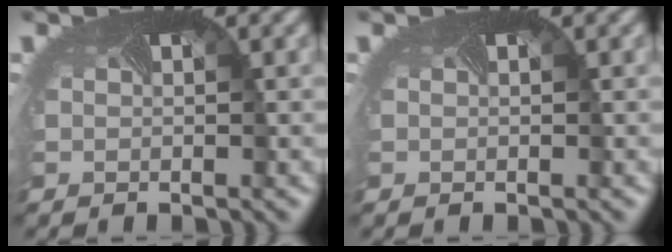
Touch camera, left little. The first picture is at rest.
{"total": 0.0}